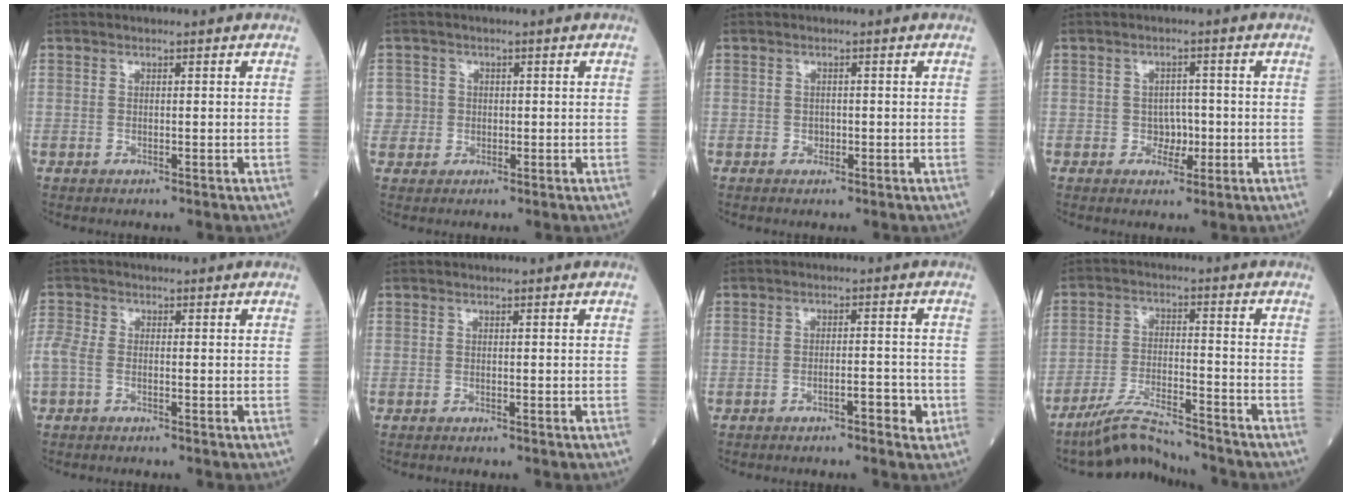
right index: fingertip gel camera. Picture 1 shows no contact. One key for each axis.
{"total": 2.8, "fx": 0.1, "fy": 2.7, "fz": -0.3, "tx": 0.018, "ty": 0.009, "tz": -0.001}
{"total": 0.8, "fx": -0.2, "fy": 0.7, "fz": 0.3, "tx": -0.004, "ty": 0.004, "tz": 0.000}
{"total": 2.7, "fx": -0.6, "fy": 2.2, "fz": 1.6, "tx": -0.018, "ty": 0.007, "tz": -0.005}
{"total": 3.9, "fx": -1.5, "fy": 2.0, "fz": 3.0, "tx": -0.094, "ty": 0.006, "tz": -0.034}
{"total": 1.1, "fx": -0.9, "fy": 0.0, "fz": 0.7, "tx": -0.006, "ty": 0.004, "tz": -0.005}
{"total": 3.5, "fx": -1.6, "fy": 1.0, "fz": 2.9, "tx": -0.040, "ty": 0.008, "tz": -0.021}
{"total": 7.4, "fx": -7.1, "fy": 0.1, "fz": 2.0, "tx": -0.043, "ty": -0.007, "tz": -0.126}